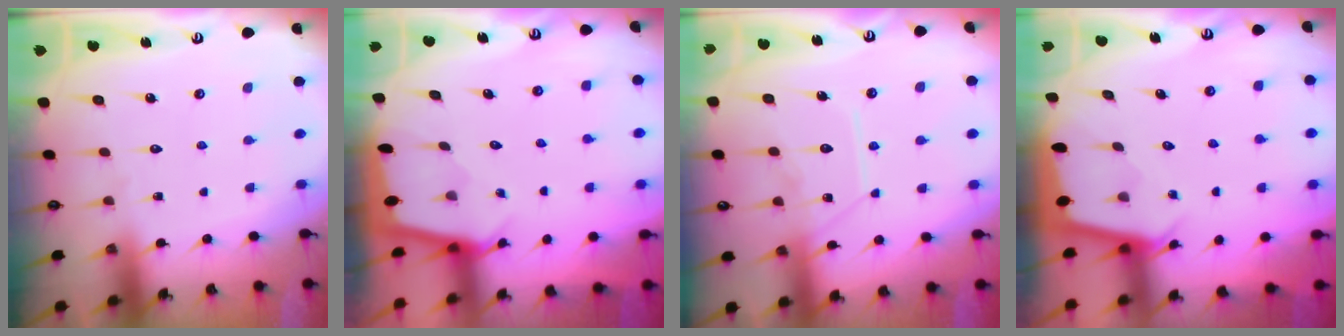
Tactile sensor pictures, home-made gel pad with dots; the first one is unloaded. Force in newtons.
{"total": 1.7, "press": 1.7, "slide": 0.2}
{"total": 12.0, "press": 11.9, "slide": 1.1}
{"total": 2.0, "press": 2.0, "slide": 0.3}